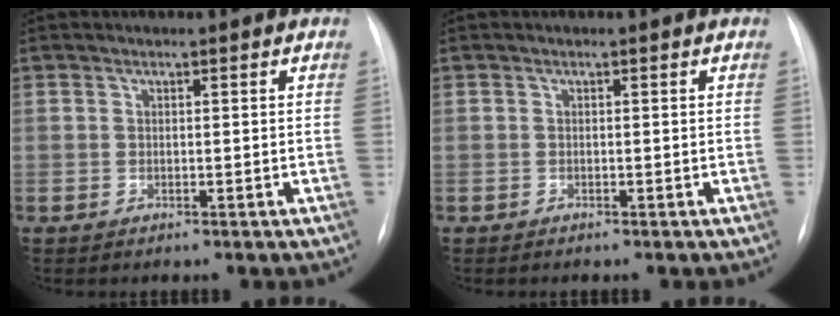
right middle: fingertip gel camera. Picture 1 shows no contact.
{"total": 0.0}